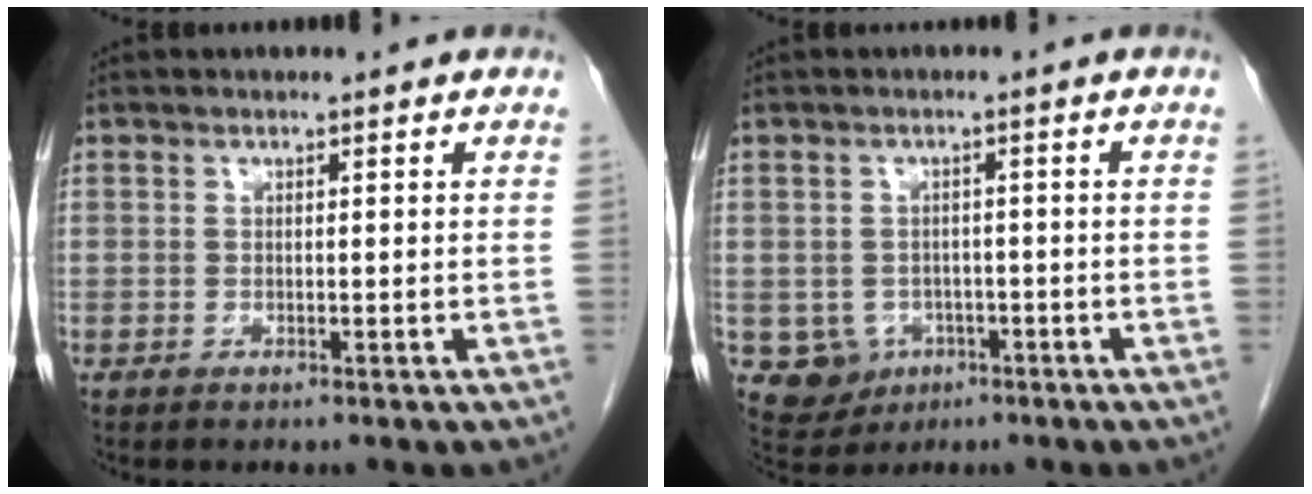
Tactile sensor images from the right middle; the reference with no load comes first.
{"total": 4.7, "force": [-1.6, 4.4, 0.7], "torque": [-0.010, 0.006, -0.017]}